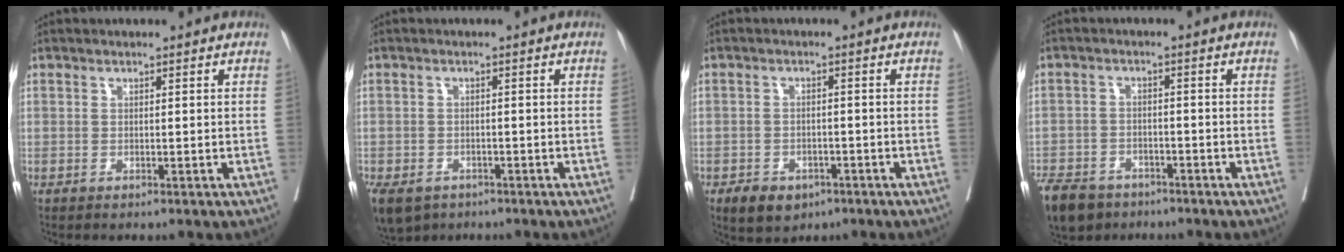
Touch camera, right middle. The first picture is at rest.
{"total": 10.9, "force": [-6.3, 7.8, 4.3], "torque": [-0.125, -0.017, -0.086]}
{"total": 5.5, "force": [-3.4, 3.7, 2.3], "torque": [-0.032, 0.001, -0.045]}
{"total": 9.5, "force": [-7.1, 5.3, 3.4], "torque": [-0.073, -0.008, -0.119]}